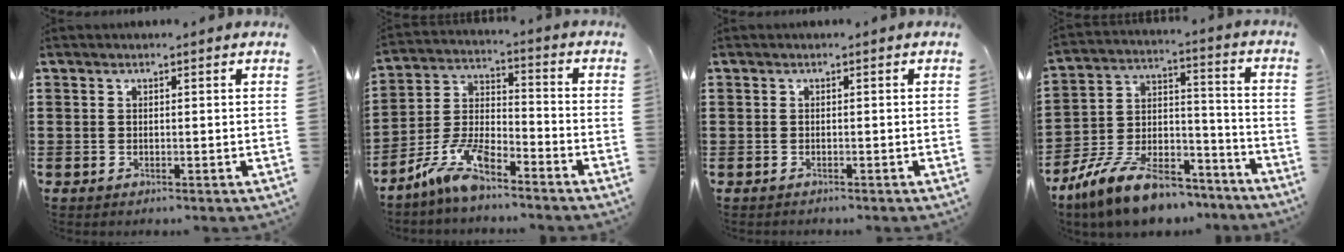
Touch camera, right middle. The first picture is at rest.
{"total": 9.2, "force": [-7.2, 2.5, 5.1], "torque": [-0.117, 0.010, -0.141]}
{"total": 0.6, "force": [-0.5, 0.3, -0.1], "torque": [0.001, 0.003, -0.012]}
{"total": 12.0, "force": [-9.9, 3.8, 5.7], "torque": [-0.120, 0.034, -0.191]}